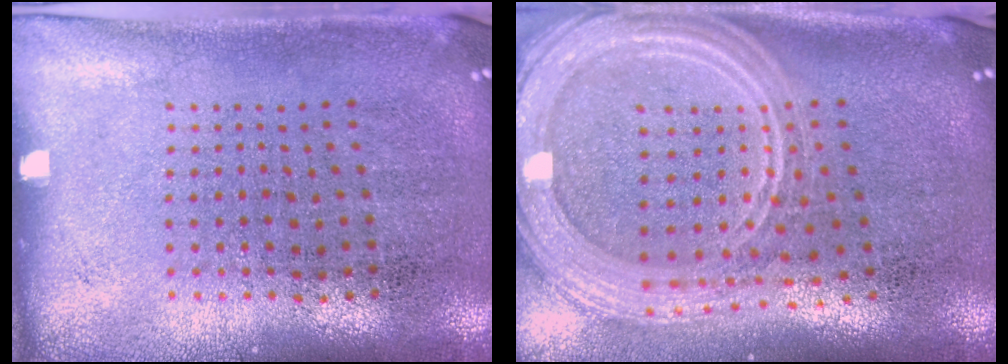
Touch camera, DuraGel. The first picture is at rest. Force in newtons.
{"total": 3.1, "press": 2.6, "slide": 1.8}